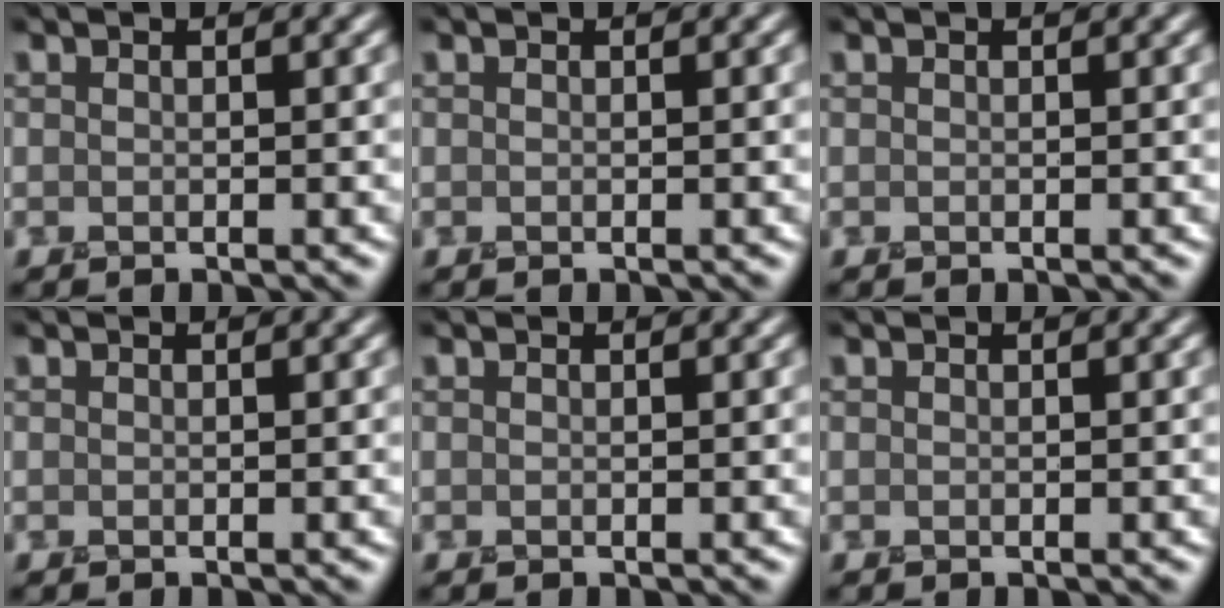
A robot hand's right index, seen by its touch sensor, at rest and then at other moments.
{"total": 0.0}
{"total": 0.0}
{"total": 0.0}
{"total": 0.0}
{"total": 0.0}